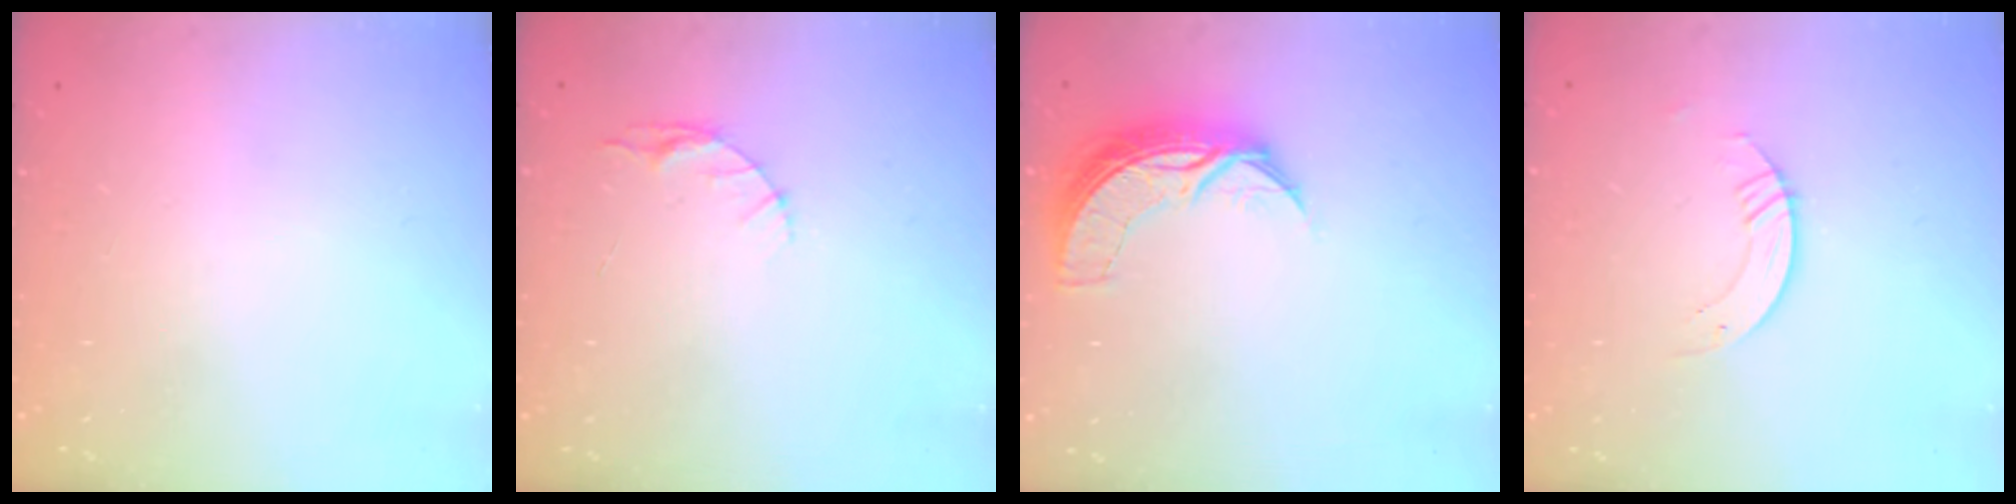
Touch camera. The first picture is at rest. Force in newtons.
{"total": 3.3, "press": 3.3, "slide": 0.4}
{"total": 7.9, "press": 7.9, "slide": 0.5}
{"total": 3.1, "press": 3.1, "slide": 0.2}